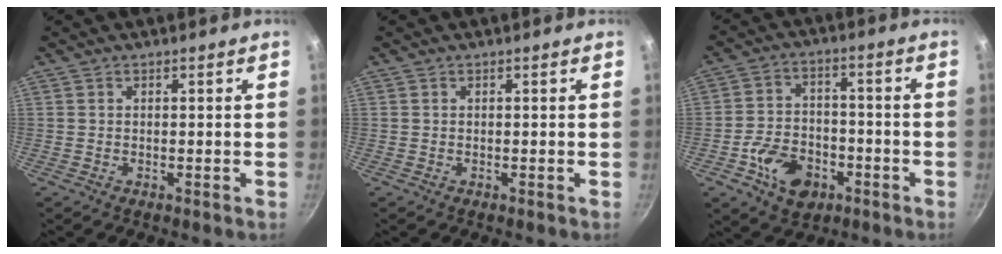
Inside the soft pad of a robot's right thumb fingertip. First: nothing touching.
{"total": 0.0}
{"total": 11.1, "force": [-4.9, 7.7, 6.3], "torque": [-0.087, 0.036, -0.082]}